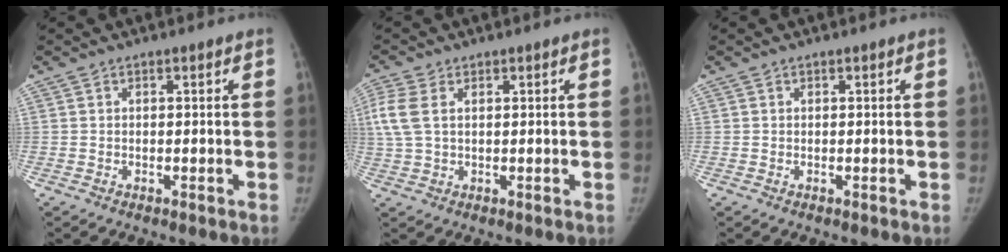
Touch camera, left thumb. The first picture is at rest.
{"total": 6.0, "force": [1.7, 3.6, 4.5], "torque": [-0.128, 0.011, 0.036]}
{"total": 0.0}